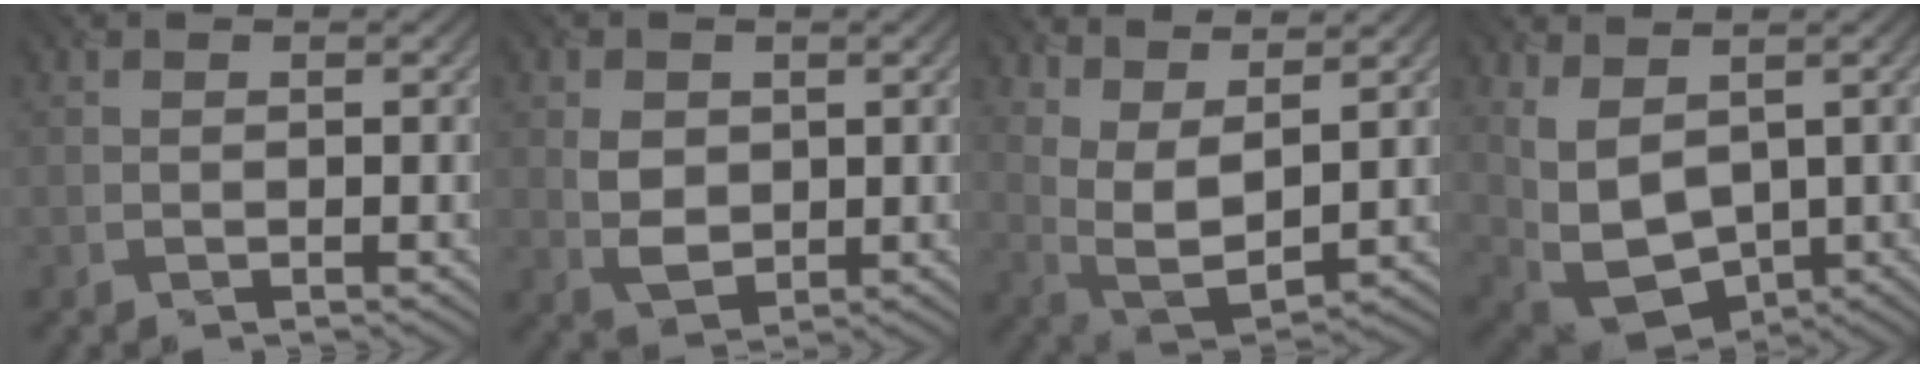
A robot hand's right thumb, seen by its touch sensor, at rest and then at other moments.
{"total": 3.8, "force": [0.6, 2.9, 2.4], "torque": [-0.054, -0.006, 0.013]}
{"total": 8.0, "force": [4.4, 3.0, 6.0], "torque": [-0.151, -0.001, 0.091]}
{"total": 7.9, "force": [1.6, 4.7, 6.1], "torque": [-0.155, -0.015, 0.041]}